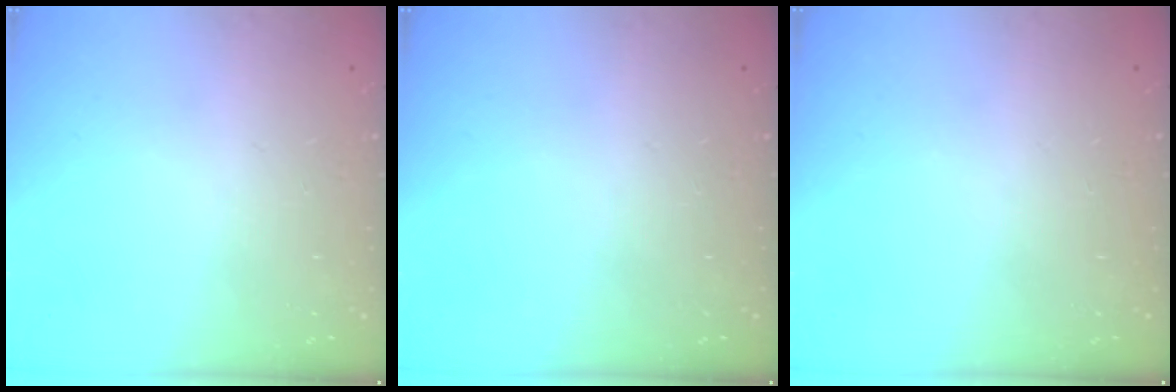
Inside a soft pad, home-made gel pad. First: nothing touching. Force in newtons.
{"total": 0.0}
{"total": 0.0}